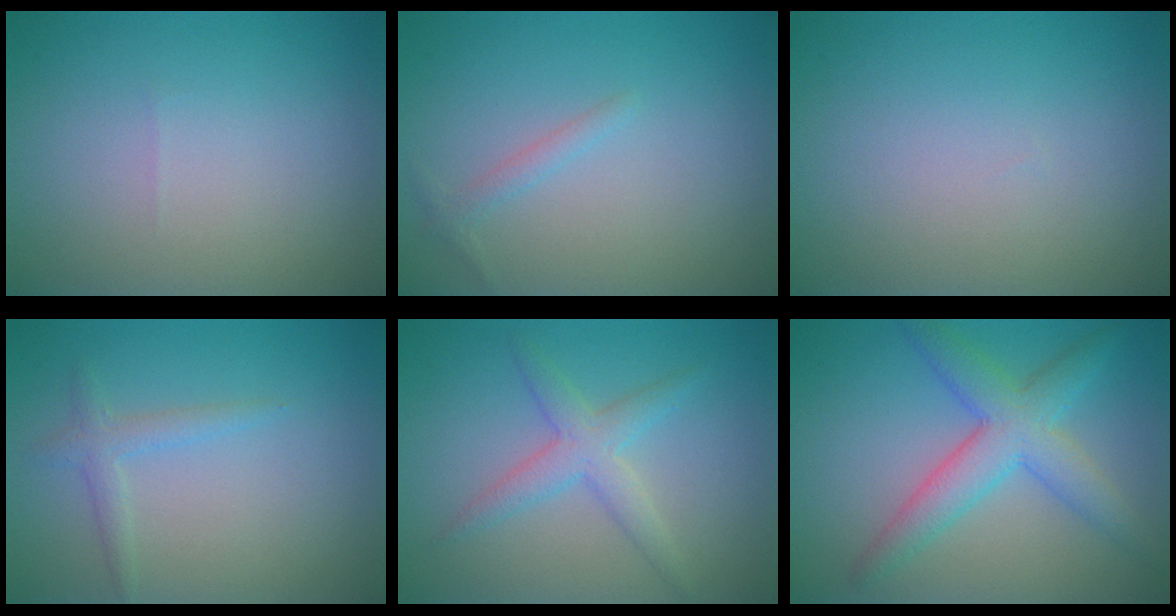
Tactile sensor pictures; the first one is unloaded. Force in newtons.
{"total": 1.1, "press": 1.1, "slide": 0.1}
{"total": 0.0}
{"total": 0.9, "press": 0.9, "slide": 0.1}
{"total": 2.9, "press": 2.9, "slide": 0.0}
{"total": 5.2, "press": 5.2, "slide": 0.1}